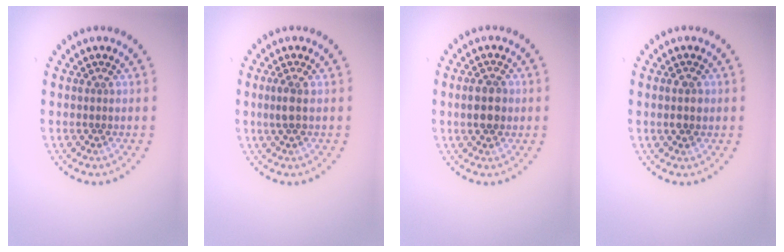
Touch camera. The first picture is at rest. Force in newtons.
{"total": 1.2, "press": 1.2, "slide": 0.5}
{"total": 2.9, "press": 2.9, "slide": 0.1}
{"total": 2.0, "press": 2.0, "slide": 0.0}